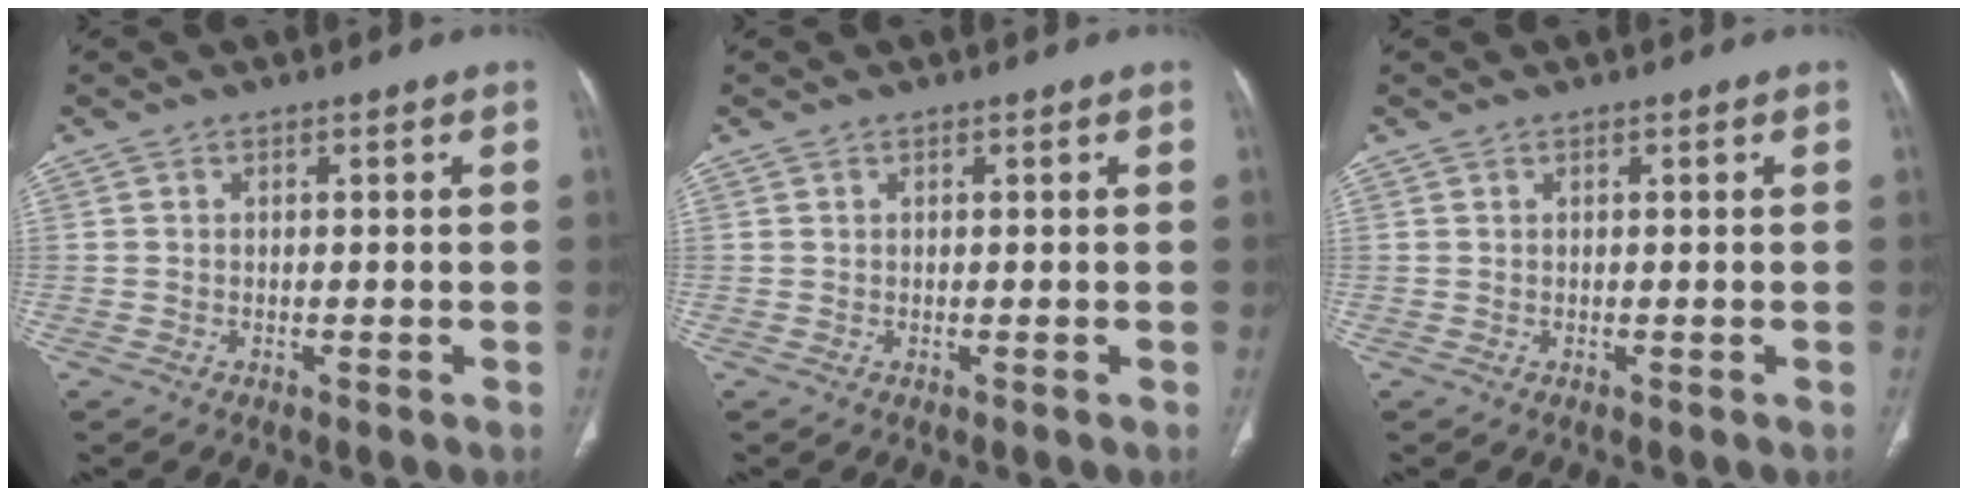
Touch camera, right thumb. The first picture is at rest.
{"total": 0.0}
{"total": 0.0}